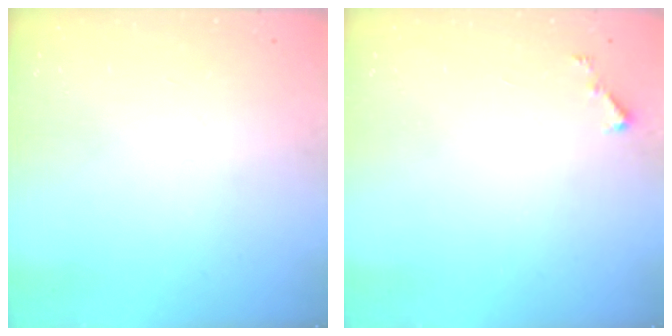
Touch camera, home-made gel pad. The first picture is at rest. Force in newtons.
{"total": 3.3, "press": 3.3, "slide": 0.3}